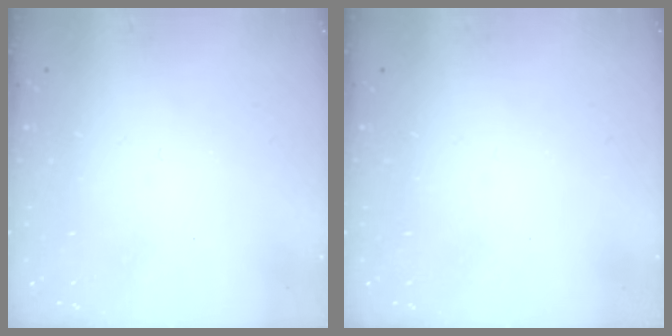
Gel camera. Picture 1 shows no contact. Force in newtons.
{"total": 0.0}